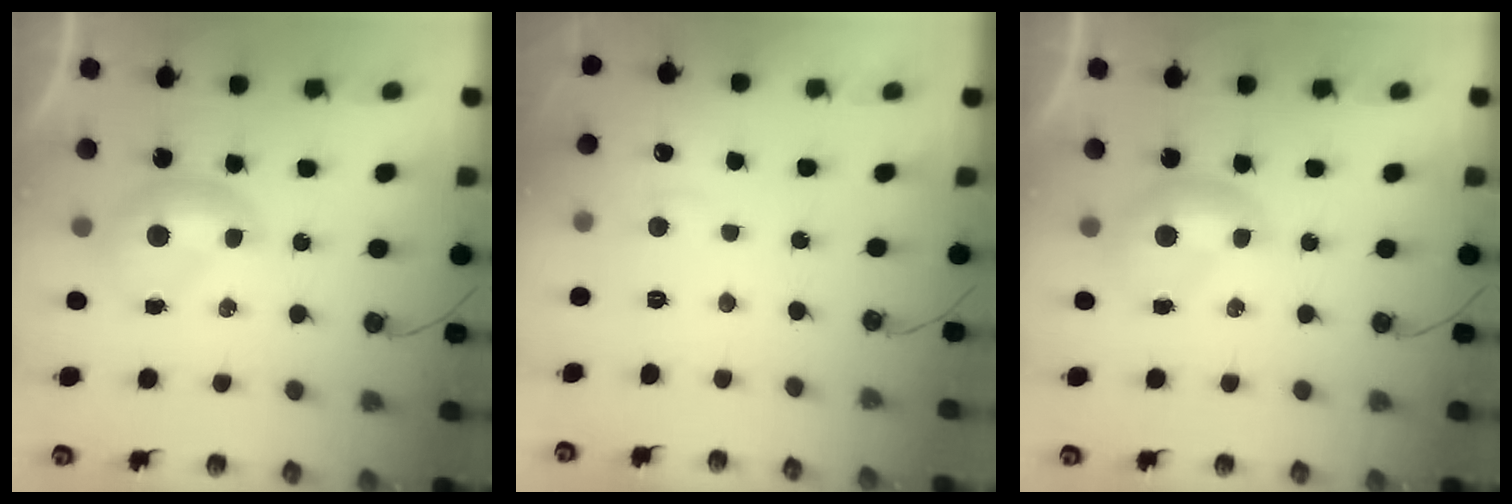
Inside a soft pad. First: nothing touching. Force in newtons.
{"total": 1.3, "press": 1.2, "slide": 0.5}
{"total": 0.0}